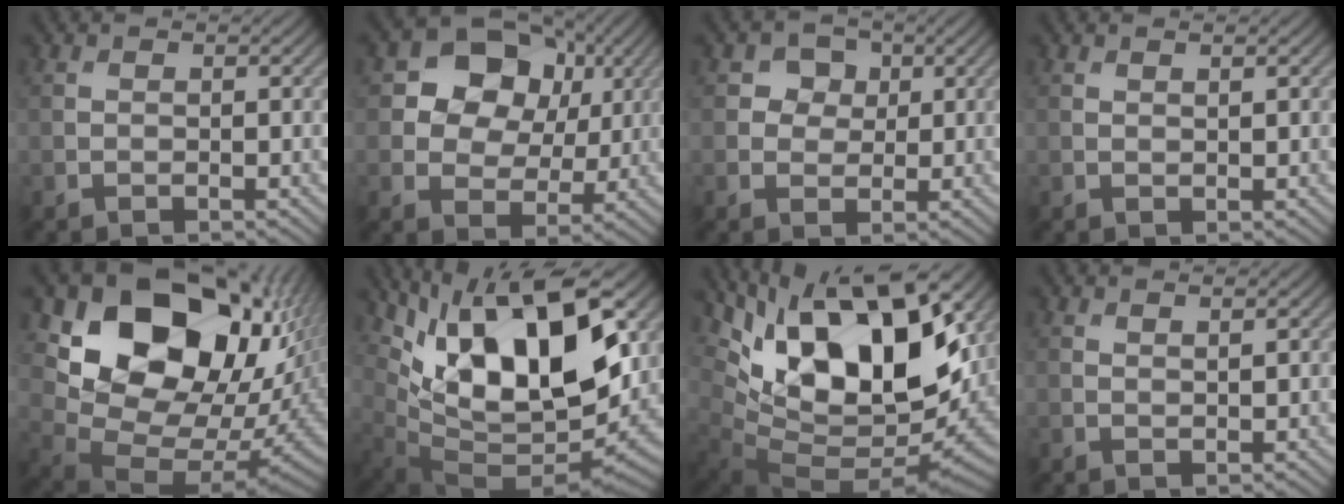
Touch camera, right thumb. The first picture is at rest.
{"total": 11.2, "force": [3.7, 8.9, 5.8], "torque": [-0.113, 0.022, 0.048]}
{"total": 3.6, "force": [1.2, 3.1, 1.4], "torque": [-0.028, -0.005, 0.016]}
{"total": 0.6, "force": [0.5, 0.0, 0.4], "torque": [-0.006, 0.002, 0.009]}
{"total": 19.7, "force": [6.2, 13.6, 12.8], "torque": [-0.232, -0.016, 0.137]}
{"total": 17.6, "force": [7.1, 7.8, 14.1], "torque": [-0.261, 0.012, 0.137]}
{"total": 17.6, "force": [5.8, 9.0, 14.0], "torque": [-0.259, 0.000, 0.109]}
{"total": 1.0, "force": [0.7, 0.0, 0.6], "torque": [-0.013, 0.001, 0.013]}